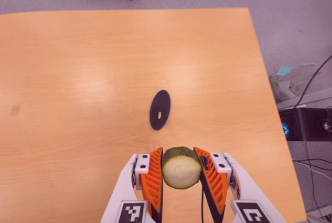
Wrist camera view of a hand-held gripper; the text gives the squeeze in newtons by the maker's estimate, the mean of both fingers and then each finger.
{"total": 11.3, "left": 10.1, "right": 12.5}